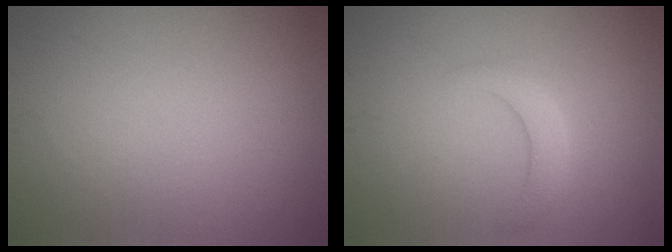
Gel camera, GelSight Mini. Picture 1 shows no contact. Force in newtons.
{"total": 2.1, "press": 2.1, "slide": 0.3}